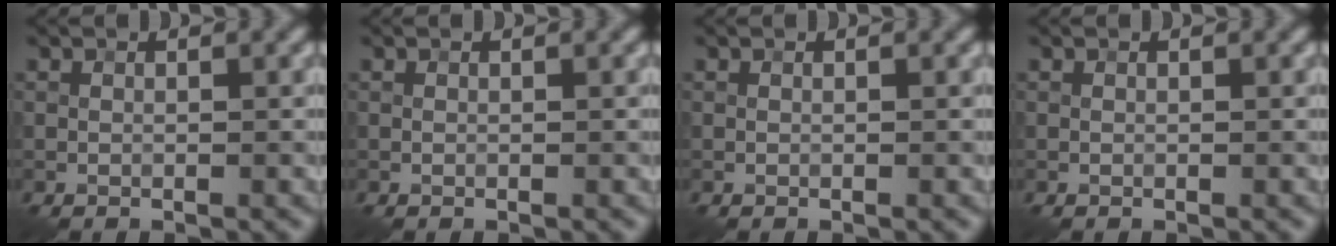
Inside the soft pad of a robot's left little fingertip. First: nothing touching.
{"total": 0.0}
{"total": 0.0}
{"total": 0.0}